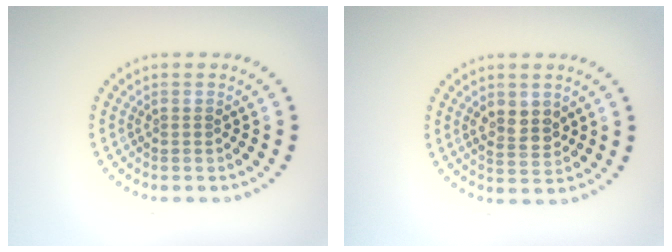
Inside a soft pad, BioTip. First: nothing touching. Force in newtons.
{"total": 2.6, "press": 2.5, "slide": 0.4}